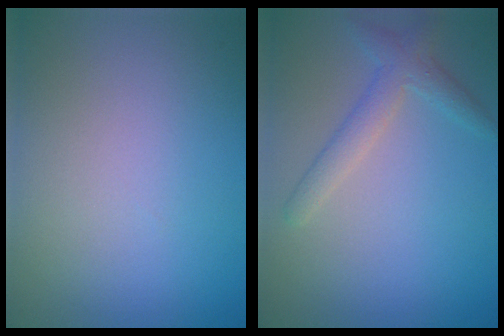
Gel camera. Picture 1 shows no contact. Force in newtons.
{"total": 2.4, "press": 2.4, "slide": 0.2}